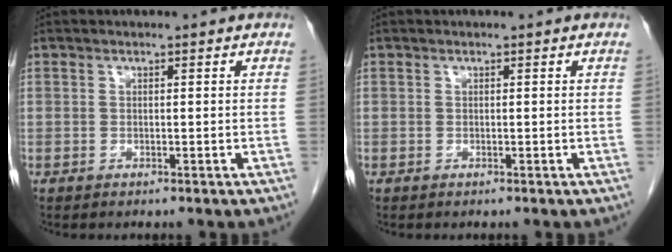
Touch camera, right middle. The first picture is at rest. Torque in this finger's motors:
{"motor_torque": [-0.01, -0.01, 0.00, 0.00]}